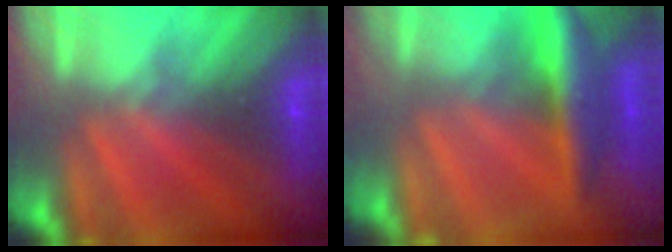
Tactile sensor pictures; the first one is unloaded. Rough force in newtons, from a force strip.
{"total": 8.0}